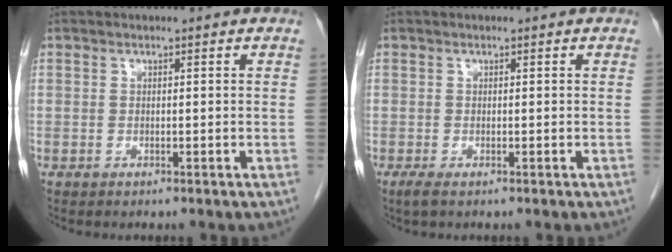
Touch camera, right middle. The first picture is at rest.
{"total": 1.1, "force": [-0.7, 0.1, 0.8], "torque": [-0.021, -0.005, -0.012]}